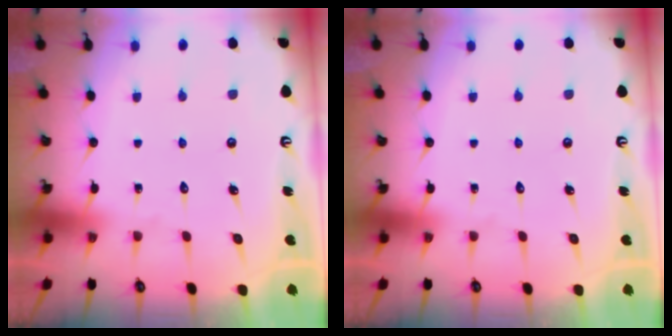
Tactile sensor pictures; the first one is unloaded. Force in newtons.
{"total": 0.0}